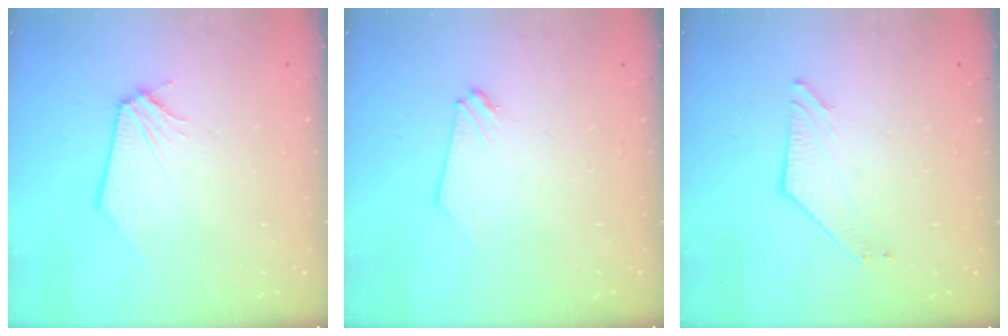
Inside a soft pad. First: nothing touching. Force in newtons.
{"total": 0.0}
{"total": 3.4, "press": 3.4, "slide": 0.1}